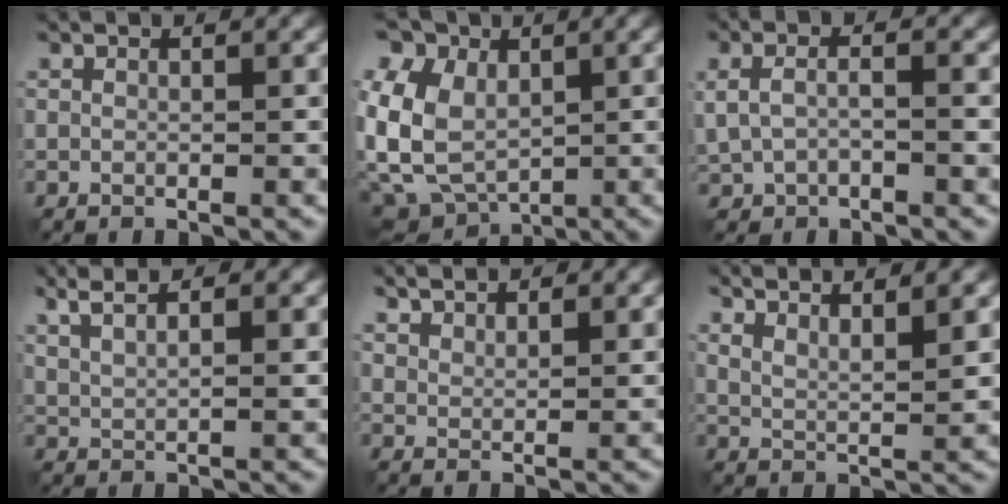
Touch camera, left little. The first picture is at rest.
{"total": 11.3, "force": [2.2, 8.7, 6.9], "torque": [-0.173, 0.017, 0.037]}
{"total": 3.5, "force": [0.0, 2.2, 2.8], "torque": [-0.072, 0.003, 0.003]}
{"total": 5.6, "force": [3.7, 1.8, 3.9], "torque": [-0.064, 0.021, 0.045]}
{"total": 3.3, "force": [2.9, 0.9, 1.3], "torque": [-0.023, -0.001, 0.045]}
{"total": 6.0, "force": [4.5, 1.3, 3.8], "torque": [-0.052, 0.013, 0.055]}